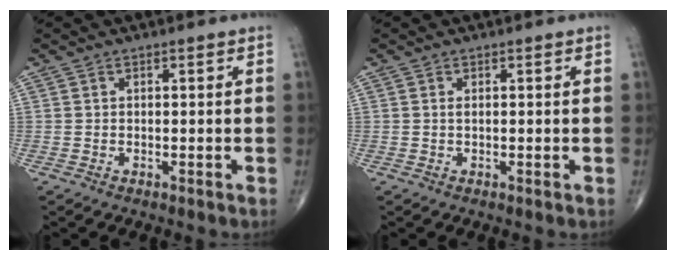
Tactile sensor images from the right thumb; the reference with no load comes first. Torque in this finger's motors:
{"motor_torque": [0.59, -0.06, -0.02, -0.19, 0.07]}